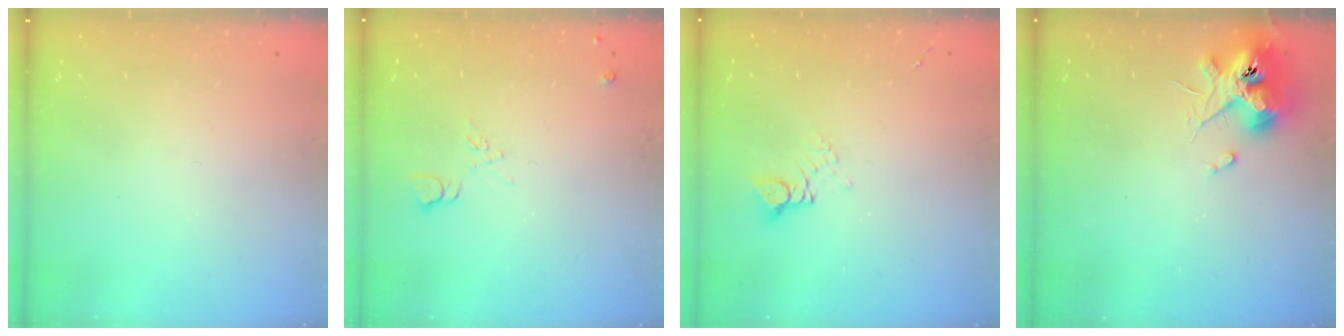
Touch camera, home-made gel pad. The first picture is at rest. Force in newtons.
{"total": 6.6, "press": 6.5, "slide": 0.9}
{"total": 2.7, "press": 2.7, "slide": 0.2}
{"total": 12.4, "press": 12.3, "slide": 0.9}